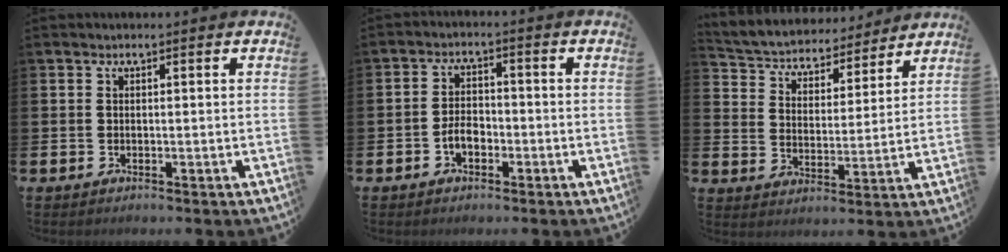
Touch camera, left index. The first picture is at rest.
{"total": 3.0, "force": [-1.4, 1.9, 1.9], "torque": [-0.030, 0.001, -0.031]}
{"total": 4.9, "force": [4.5, 2.0, 0.2], "torque": [-0.036, -0.041, 0.071]}